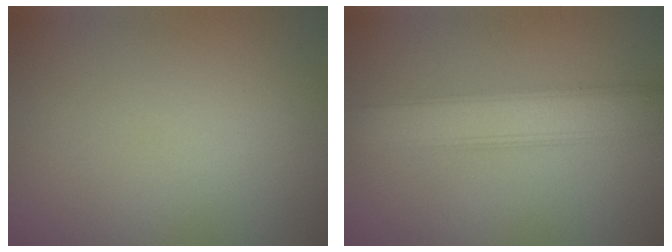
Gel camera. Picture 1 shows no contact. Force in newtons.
{"total": 4.8, "press": 4.8, "slide": 0.1}